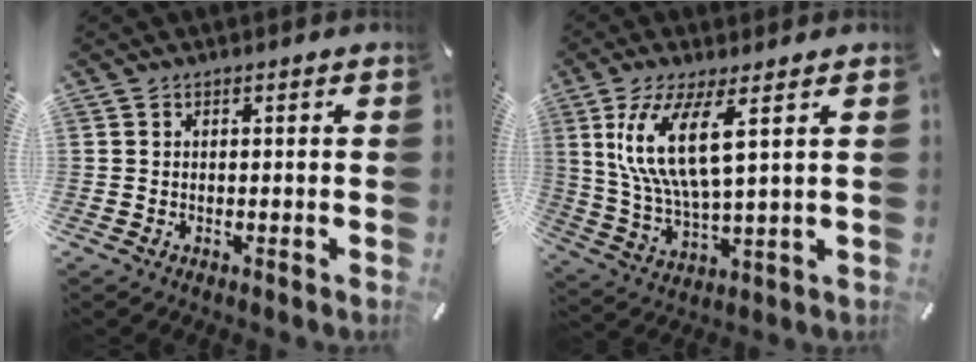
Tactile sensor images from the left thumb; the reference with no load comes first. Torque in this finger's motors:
{"motor_torque": [0.84, 0.07, 1.89, -0.87, 0.20]}